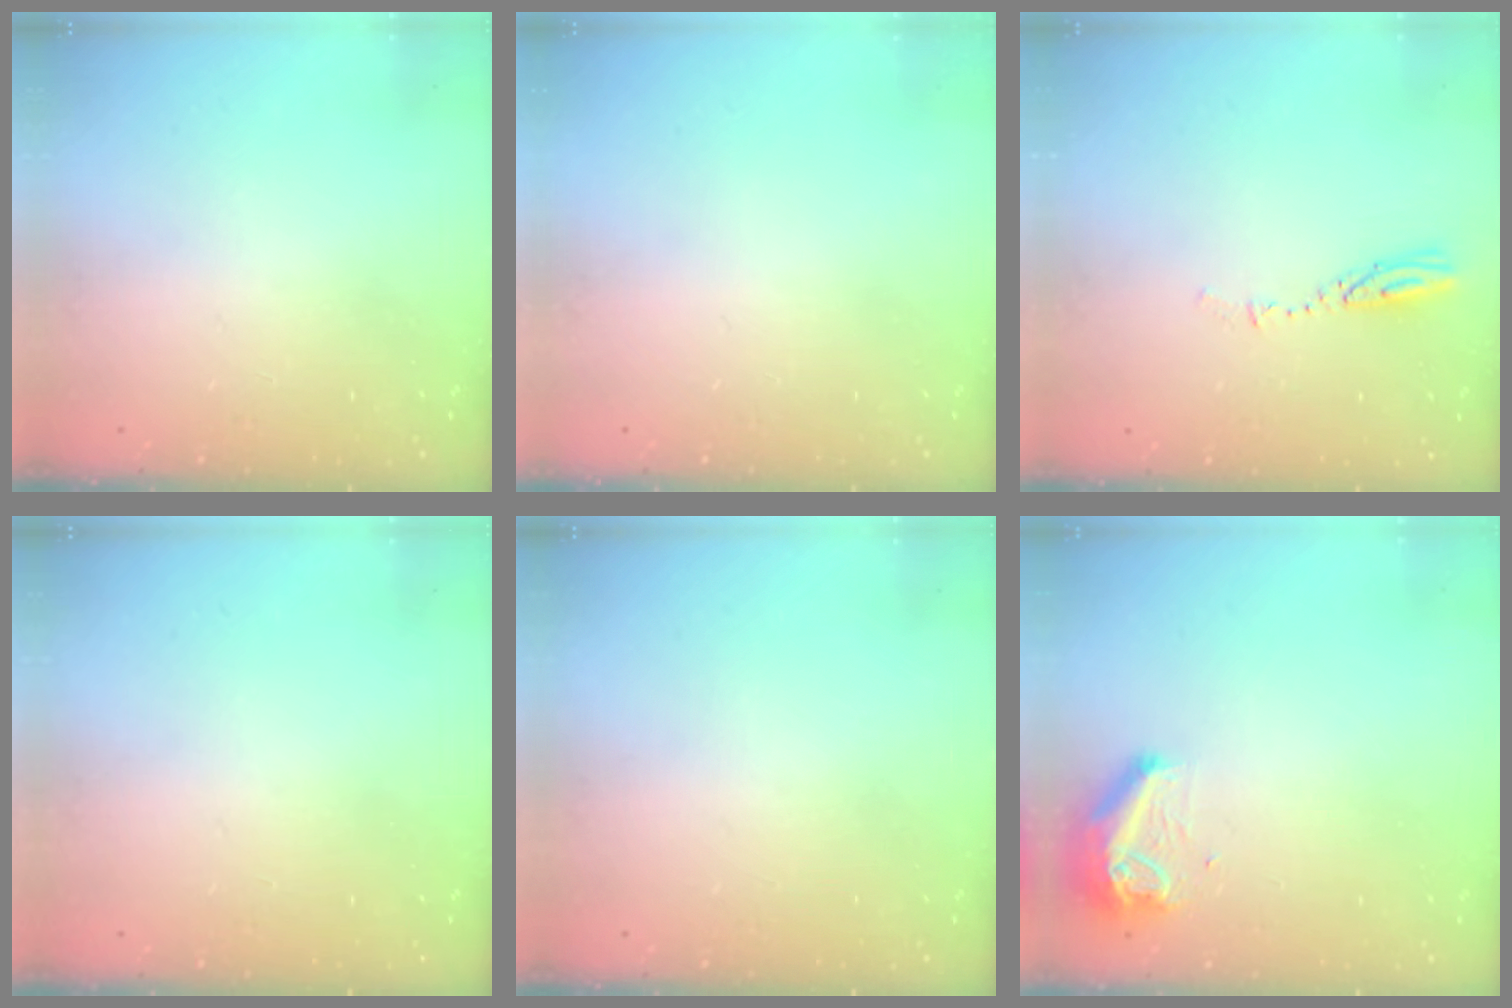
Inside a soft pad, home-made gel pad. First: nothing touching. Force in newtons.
{"total": 0.0}
{"total": 3.6, "press": 3.6, "slide": 0.5}
{"total": 0.0}
{"total": 0.0}
{"total": 9.3, "press": 9.3, "slide": 0.7}